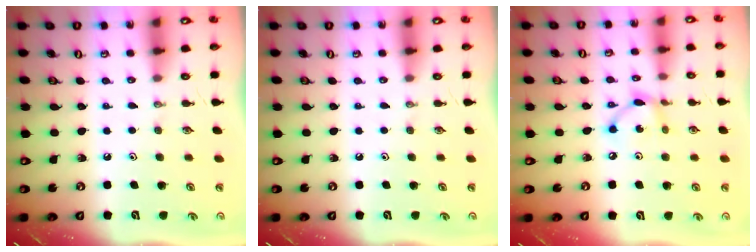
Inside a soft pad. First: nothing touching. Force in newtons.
{"total": 0.0}
{"total": 6.9, "press": 6.9, "slide": 0.1}